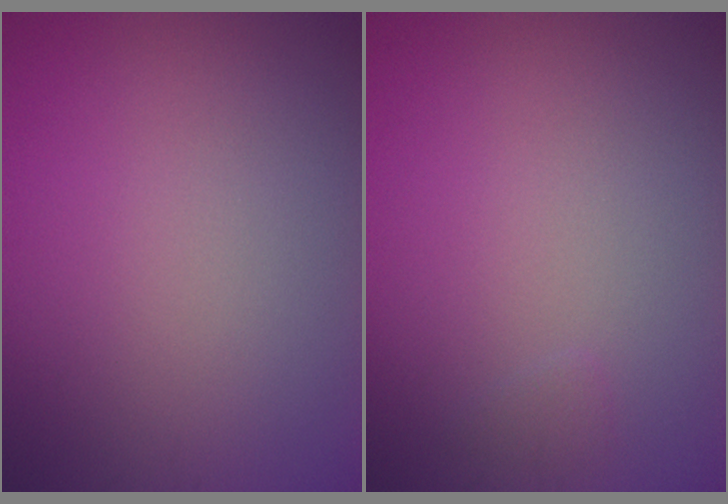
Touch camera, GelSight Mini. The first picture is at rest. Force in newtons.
{"total": 0.5, "press": 0.5, "slide": 0.1}